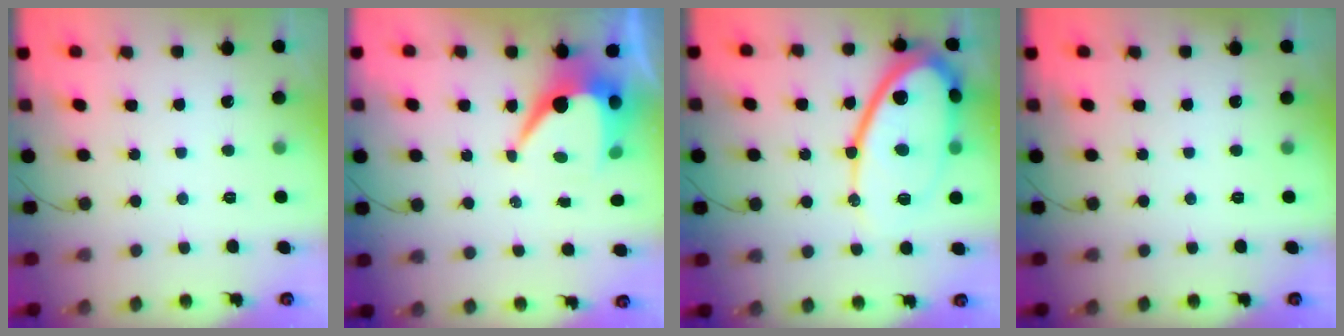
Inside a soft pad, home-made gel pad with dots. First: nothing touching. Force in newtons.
{"total": 9.5, "press": 9.5, "slide": 0.8}
{"total": 21.2, "press": 21.2, "slide": 1.8}
{"total": 0.0}